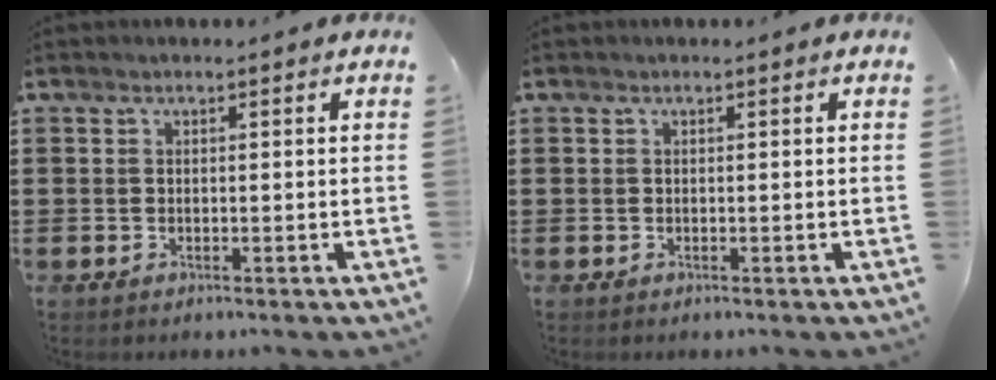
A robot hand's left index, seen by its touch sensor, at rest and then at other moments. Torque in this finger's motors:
{"motor_torque": [-0.05, 0.11, 0.00, 0.00]}